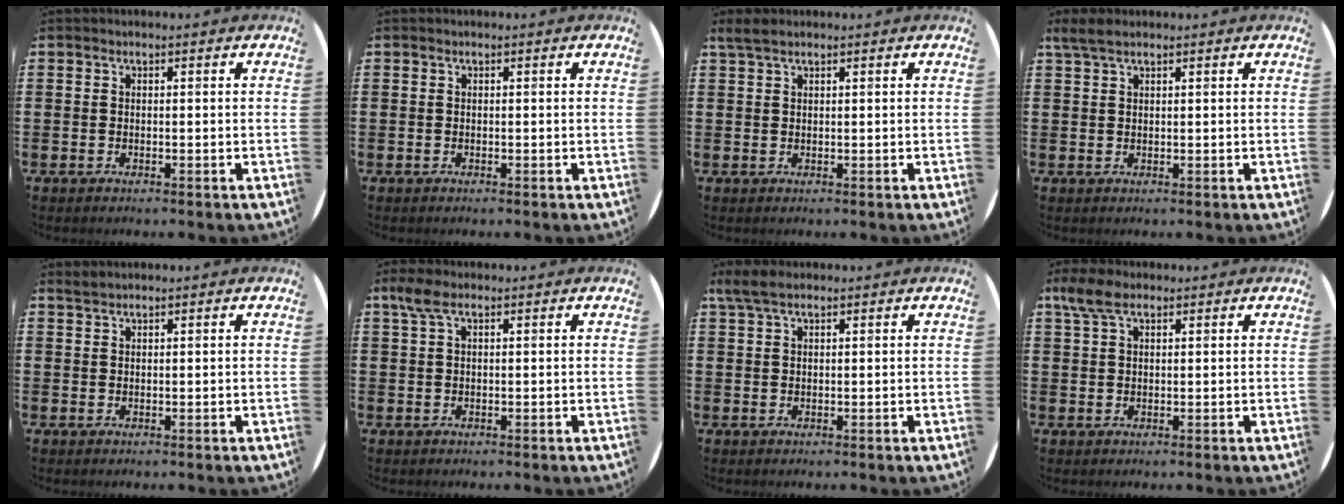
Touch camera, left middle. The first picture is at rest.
{"total": 0.0}
{"total": 1.6, "force": [1.3, 0.4, 0.7], "torque": [-0.016, 0.004, 0.025]}
{"total": 2.1, "force": [1.7, 0.7, 1.1], "torque": [-0.025, 0.005, 0.030]}
{"total": 0.9, "force": [0.9, -0.1, -0.1], "torque": [0.001, 0.000, 0.017]}
{"total": 2.4, "force": [1.3, 1.0, 1.7], "torque": [-0.037, 0.008, 0.022]}
{"total": 2.7, "force": [1.9, 1.0, 1.7], "torque": [-0.037, 0.006, 0.035]}
{"total": 3.9, "force": [2.4, 1.9, 2.4], "torque": [-0.044, 0.006, 0.042]}